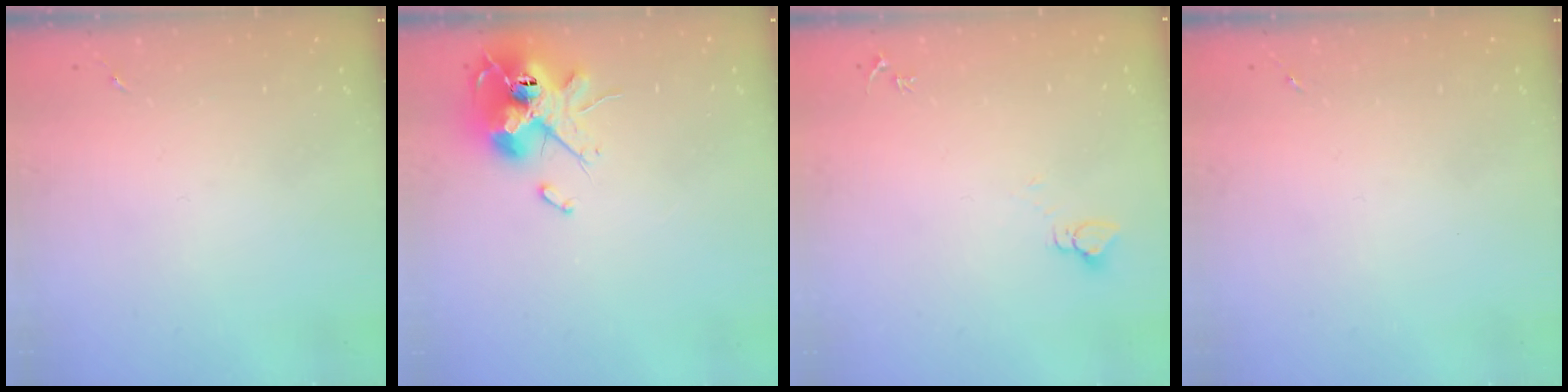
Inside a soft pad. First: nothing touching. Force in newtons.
{"total": 13.9, "press": 13.8, "slide": 1.3}
{"total": 2.7, "press": 2.7, "slide": 0.2}
{"total": 0.0}